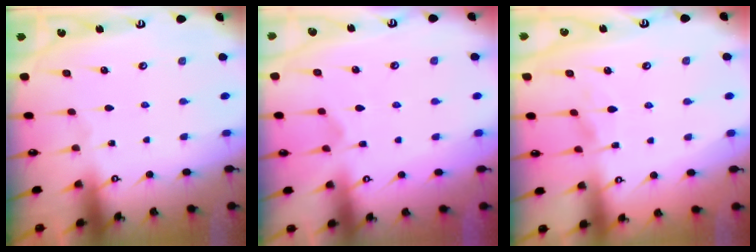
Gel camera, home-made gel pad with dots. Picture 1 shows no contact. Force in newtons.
{"total": 1.7, "press": 1.0, "slide": 1.4}
{"total": 1.3, "press": 0.8, "slide": 1.0}